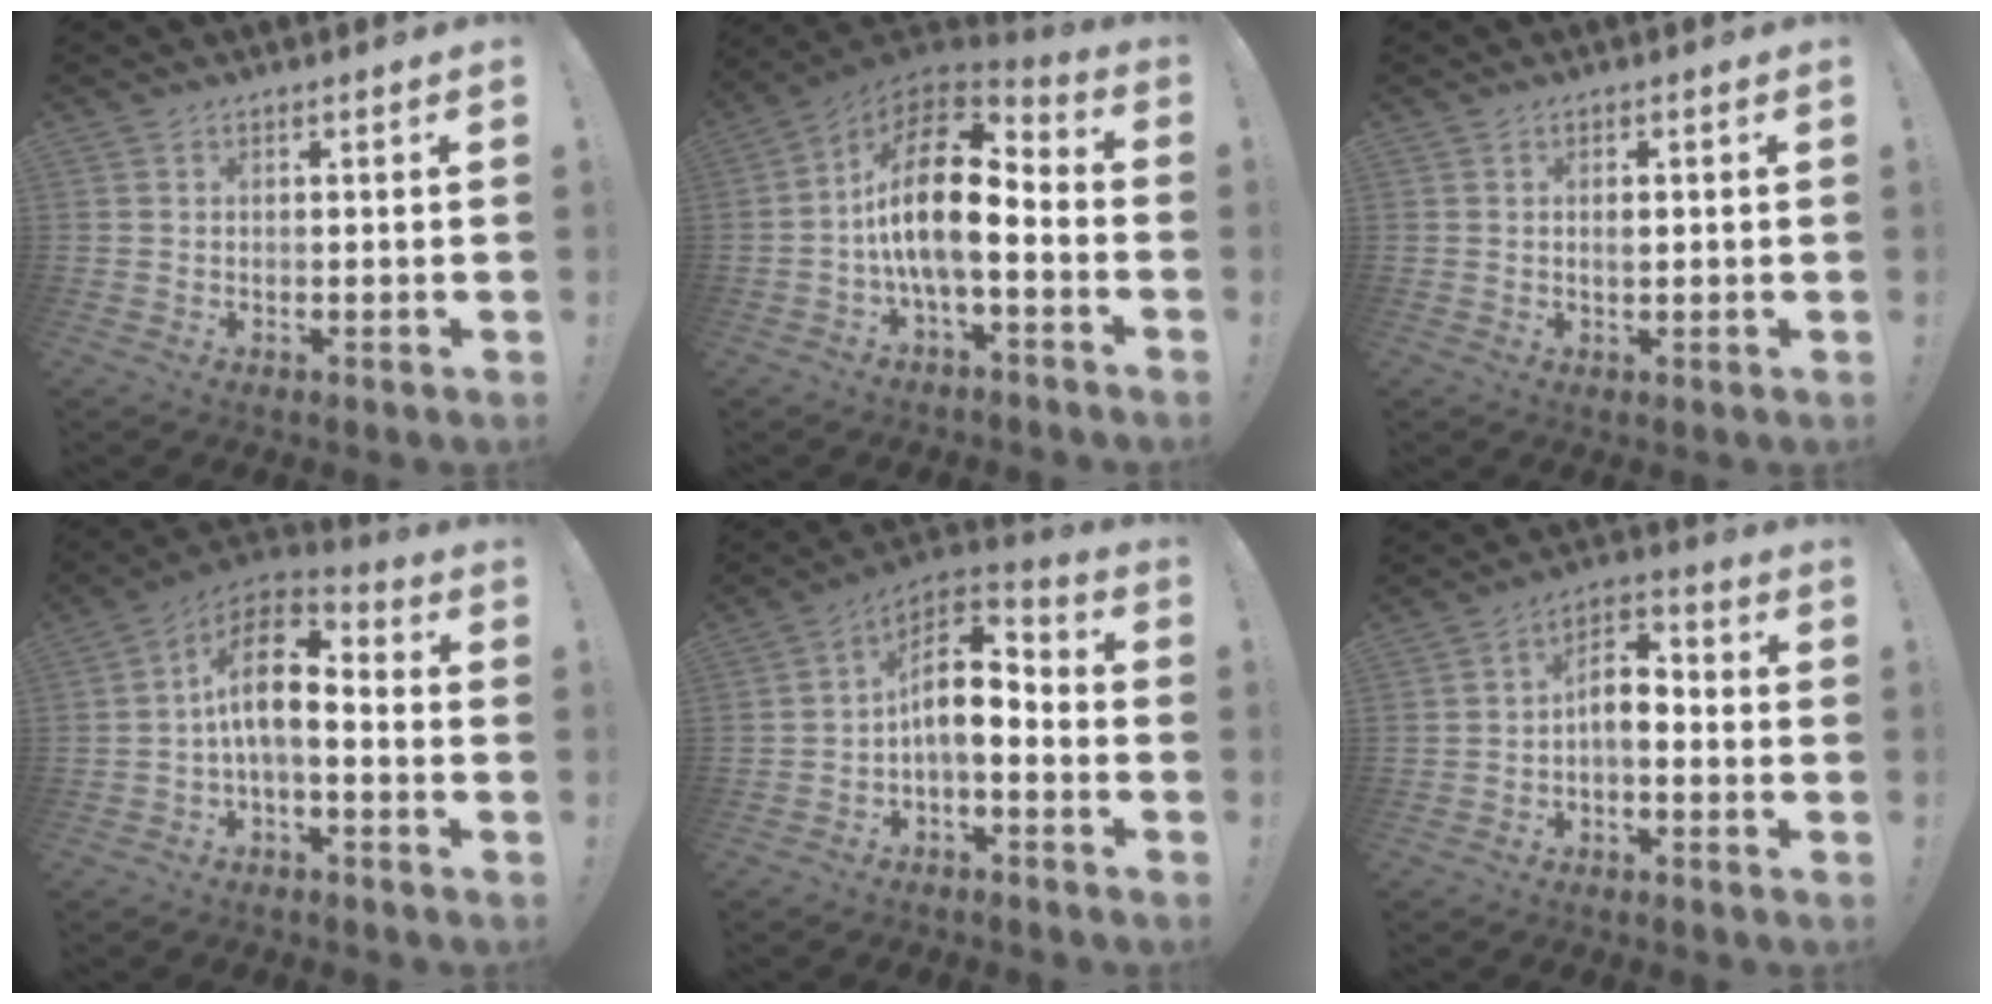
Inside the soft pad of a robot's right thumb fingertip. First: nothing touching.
{"total": 18.0, "force": [-0.7, 7.9, 16.1], "torque": [-0.292, 0.006, -0.011]}
{"total": 1.7, "force": [0.2, 1.0, 1.3], "torque": [-0.018, 0.002, 0.001]}
{"total": 13.0, "force": [0.5, 6.4, 11.2], "torque": [-0.193, 0.004, 0.009]}
{"total": 9.8, "force": [0.1, 5.1, 8.3], "torque": [-0.149, -0.003, 0.001]}
{"total": 7.0, "force": [-1.9, 4.3, 5.1], "torque": [-0.092, 0.010, -0.034]}